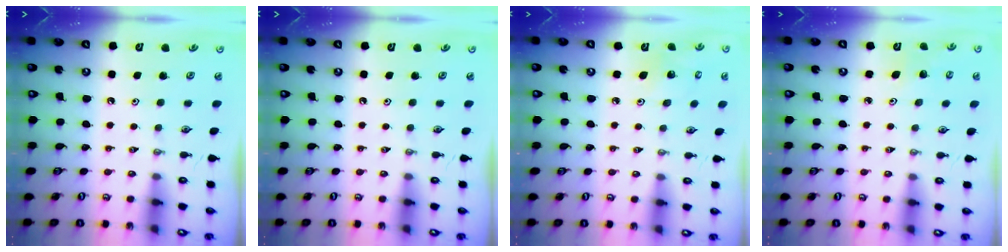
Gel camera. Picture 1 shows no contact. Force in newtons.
{"total": 0.0}
{"total": 3.7, "press": 3.4, "slide": 1.3}
{"total": 3.0, "press": 2.9, "slide": 0.9}